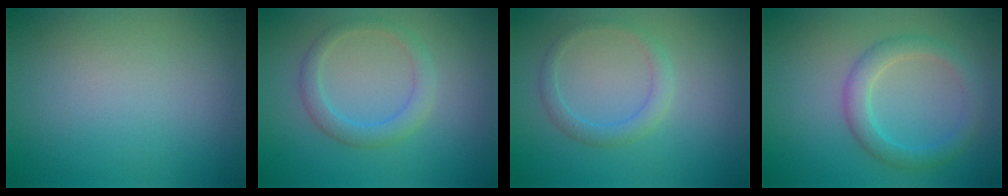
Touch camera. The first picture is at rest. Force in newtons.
{"total": 2.4, "press": 2.4, "slide": 0.2}
{"total": 1.8, "press": 1.8, "slide": 0.0}
{"total": 3.0, "press": 3.0, "slide": 0.1}